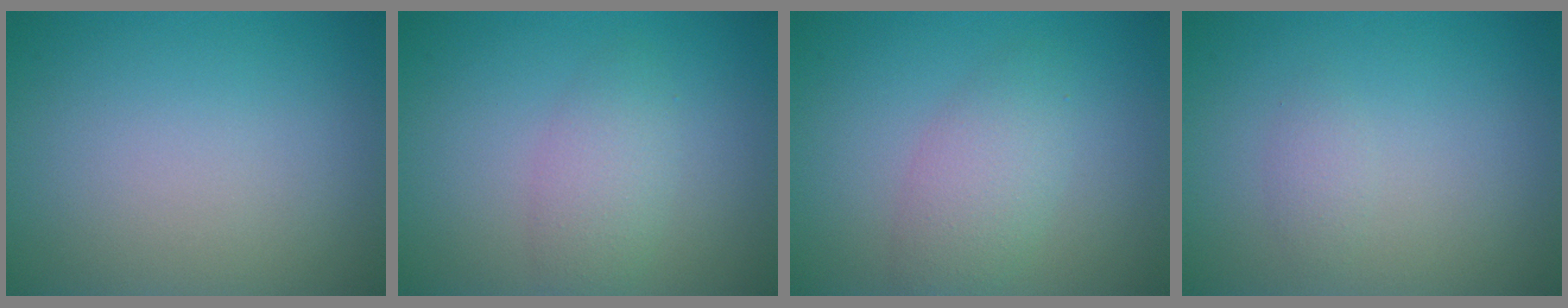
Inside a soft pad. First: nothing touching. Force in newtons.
{"total": 2.5, "press": 2.4, "slide": 0.2}
{"total": 3.1, "press": 3.1, "slide": 0.1}
{"total": 0.9, "press": 0.9, "slide": 0.0}